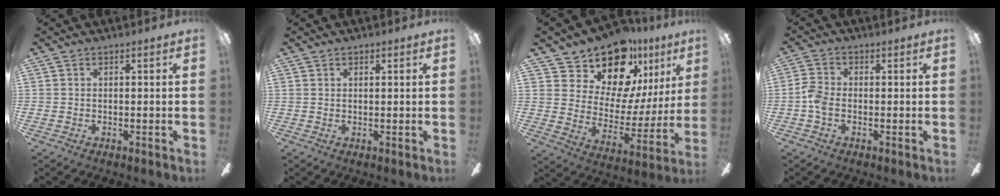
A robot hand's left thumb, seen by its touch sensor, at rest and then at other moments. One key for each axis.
{"total": 0.6, "fx": 0.5, "fy": 0.3, "fz": 0.1, "tx": 0.004, "ty": -0.001, "tz": 0.008}
{"total": 18.2, "fx": 14.5, "fy": 8.7, "fz": 6.9, "tx": -0.125, "ty": -0.111, "tz": 0.260}
{"total": 4.4, "fx": -1.1, "fy": 2.5, "fz": 3.4, "tx": -0.071, "ty": 0.007, "tz": -0.020}